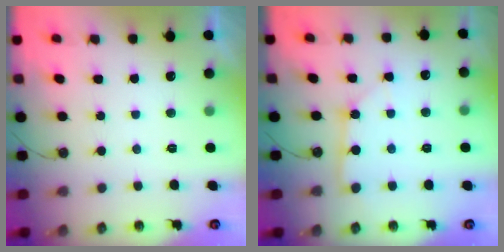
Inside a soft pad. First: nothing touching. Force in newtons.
{"total": 2.9, "press": 2.9, "slide": 0.2}